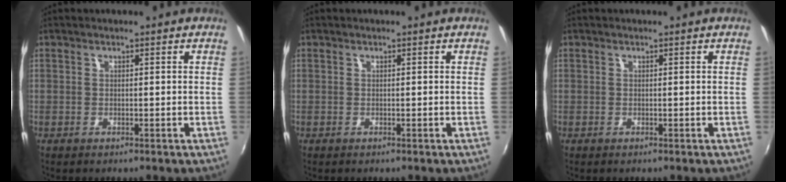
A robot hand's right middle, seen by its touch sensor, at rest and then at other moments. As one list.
[{"total": 0.0}, {"total": 0.0}]